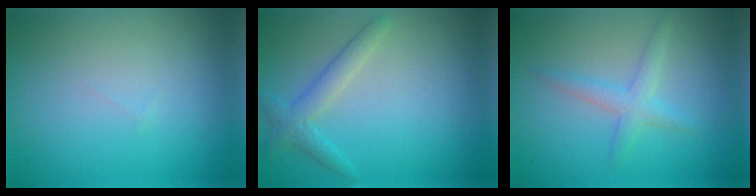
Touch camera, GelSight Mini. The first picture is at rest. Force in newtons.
{"total": 2.4, "press": 2.4, "slide": 0.2}
{"total": 2.2, "press": 2.2, "slide": 0.1}